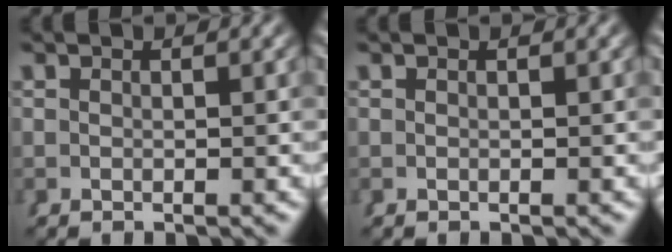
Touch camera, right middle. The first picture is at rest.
{"total": 0.0}